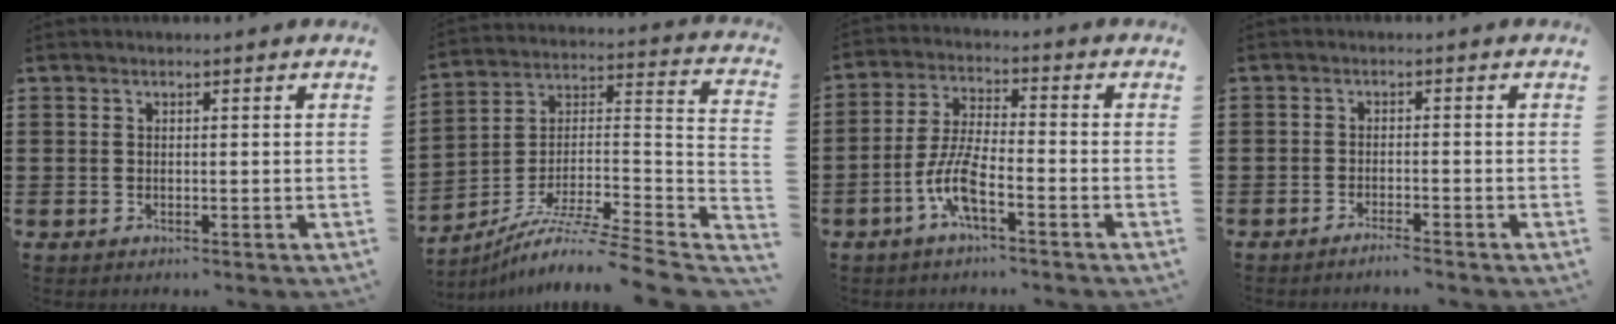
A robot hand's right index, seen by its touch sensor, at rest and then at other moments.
{"total": 8.0, "force": [-6.4, 0.0, 4.8], "torque": [-0.086, -0.013, -0.134]}
{"total": 7.3, "force": [-3.8, 1.6, 6.0], "torque": [-0.147, -0.012, -0.078]}
{"total": 1.6, "force": [-1.6, -0.1, 0.4], "torque": [-0.006, 0.003, -0.030]}